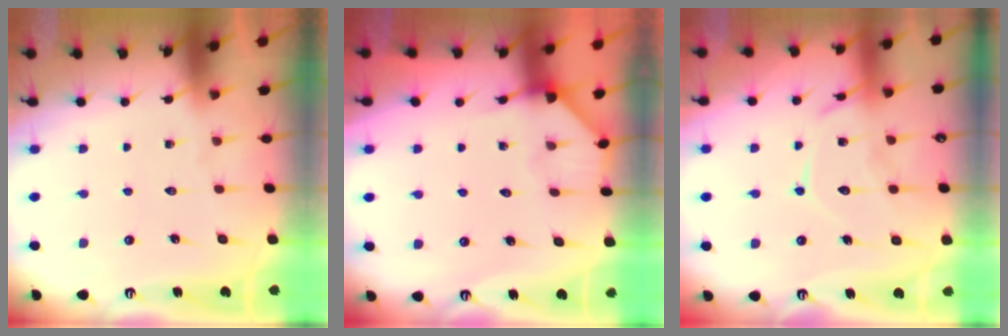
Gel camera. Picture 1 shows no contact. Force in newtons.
{"total": 2.5, "press": 2.5, "slide": 0.2}
{"total": 13.4, "press": 13.3, "slide": 1.3}